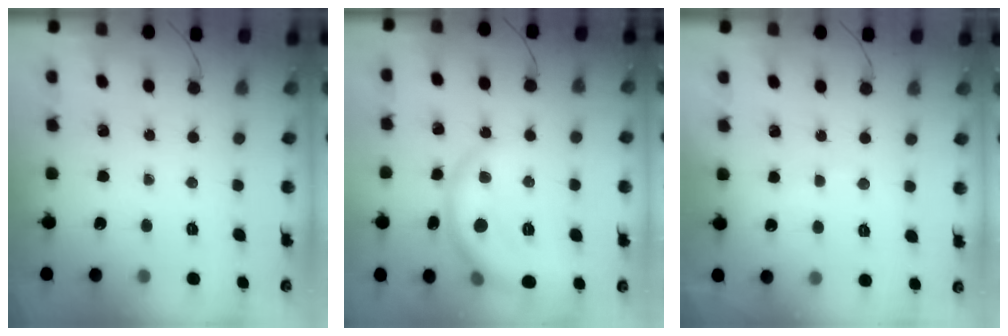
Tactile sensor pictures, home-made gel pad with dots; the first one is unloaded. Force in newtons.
{"total": 9.6, "press": 9.6, "slide": 1.1}
{"total": 4.6, "press": 4.5, "slide": 0.7}